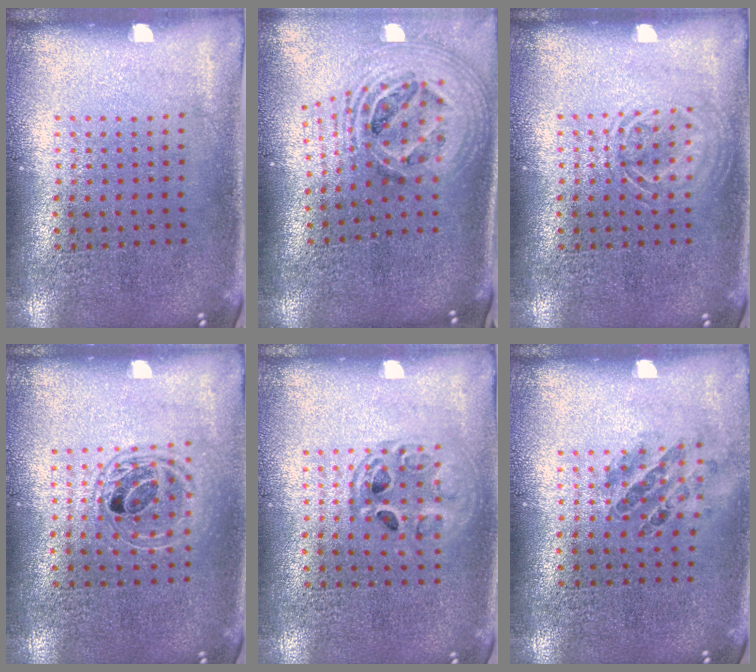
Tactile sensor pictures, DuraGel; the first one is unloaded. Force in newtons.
{"total": 2.8, "press": 1.8, "slide": 2.1}
{"total": 1.8, "press": 1.8, "slide": 0.3}
{"total": 1.4, "press": 1.3, "slide": 0.7}
{"total": 1.5, "press": 1.3, "slide": 0.7}
{"total": 0.9, "press": 0.9, "slide": 0.3}